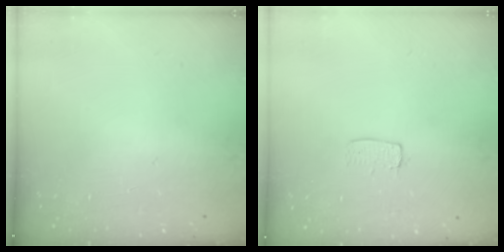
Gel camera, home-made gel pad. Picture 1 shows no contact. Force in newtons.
{"total": 5.1, "press": 5.1, "slide": 0.4}